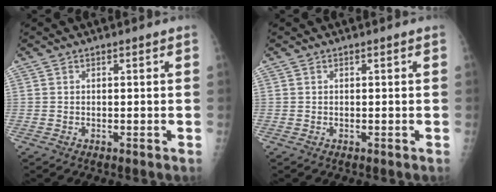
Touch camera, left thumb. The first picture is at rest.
{"total": 0.0}